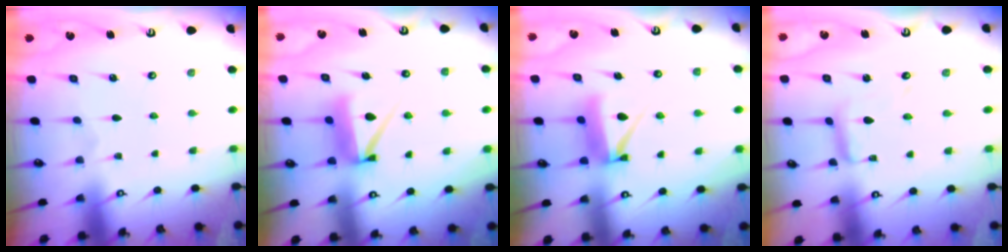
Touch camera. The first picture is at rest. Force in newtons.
{"total": 8.3, "press": 8.2, "slide": 0.9}
{"total": 7.8, "press": 7.7, "slide": 0.8}
{"total": 7.3, "press": 7.3, "slide": 0.2}